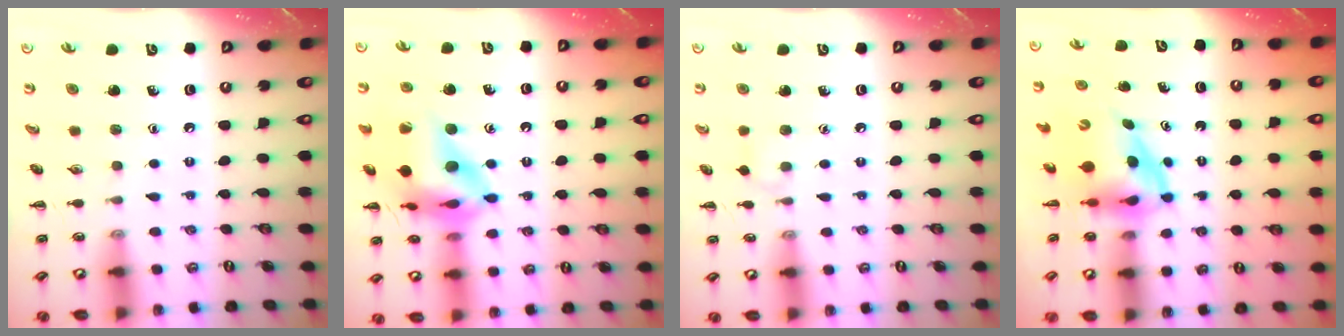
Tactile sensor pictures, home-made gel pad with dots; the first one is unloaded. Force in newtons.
{"total": 17.9, "press": 17.5, "slide": 3.6}
{"total": 4.3, "press": 4.0, "slide": 1.7}
{"total": 3.9, "press": 3.8, "slide": 0.6}